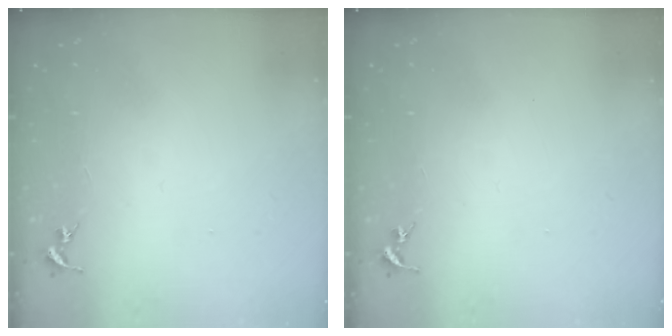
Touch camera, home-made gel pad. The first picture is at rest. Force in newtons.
{"total": 0.0}